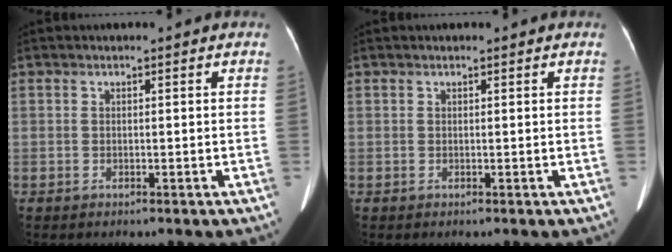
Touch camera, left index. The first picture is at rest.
{"total": 0.0}